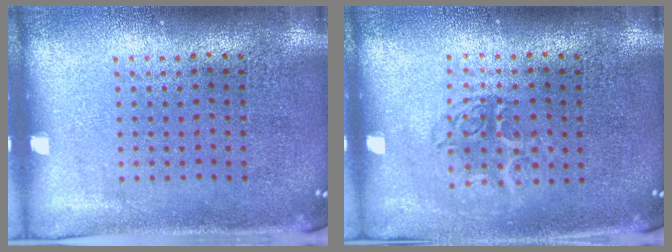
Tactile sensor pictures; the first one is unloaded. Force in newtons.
{"total": 1.3, "press": 1.1, "slide": 0.7}